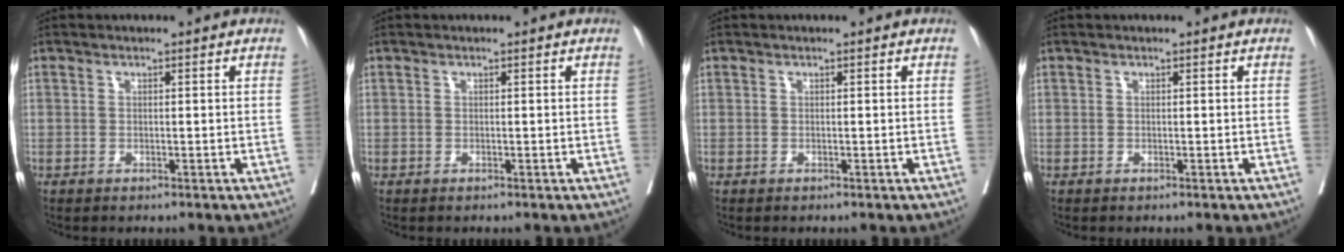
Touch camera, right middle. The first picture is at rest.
{"total": 0.0}
{"total": 0.0}
{"total": 0.0}